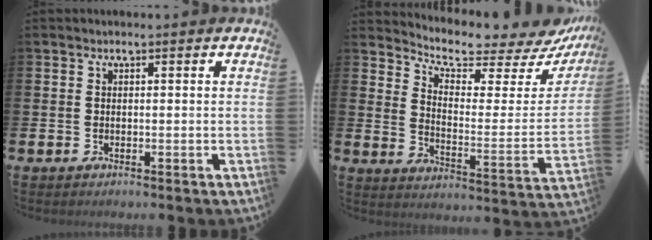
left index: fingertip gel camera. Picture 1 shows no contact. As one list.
[{"total": 6.7, "force": [6.3, 1.7, 1.5], "torque": [-0.044, -0.064, 0.099]}]